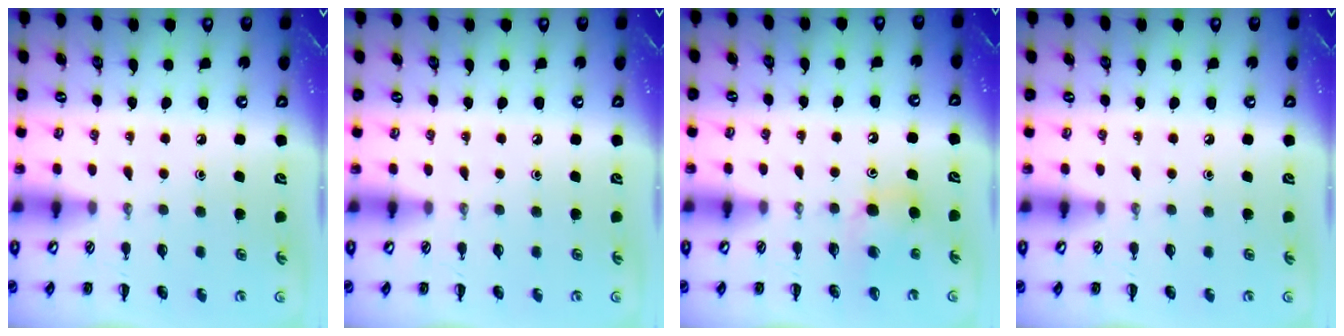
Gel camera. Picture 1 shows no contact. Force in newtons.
{"total": 0.0}
{"total": 5.1, "press": 5.0, "slide": 1.1}
{"total": 0.0}